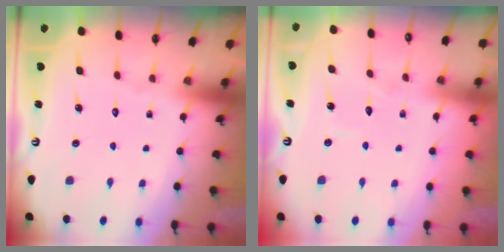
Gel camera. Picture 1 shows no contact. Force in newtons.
{"total": 2.8, "press": 2.8, "slide": 0.0}